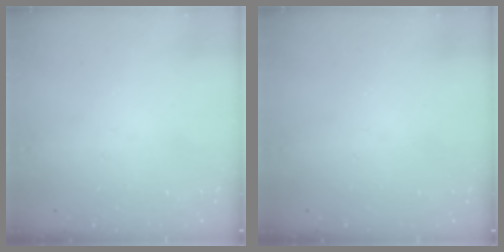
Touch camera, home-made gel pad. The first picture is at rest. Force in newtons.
{"total": 0.0}